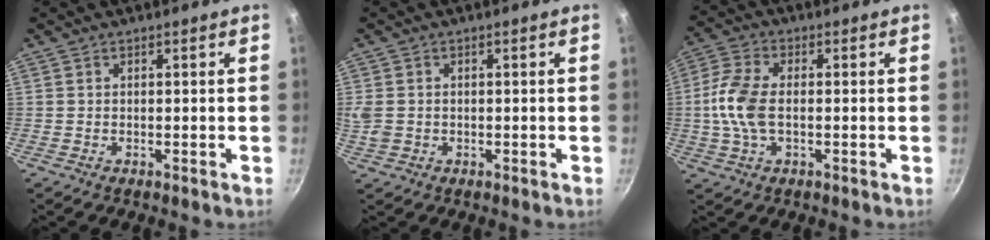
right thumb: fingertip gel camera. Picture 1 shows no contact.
{"total": 4.2, "force": [-0.1, 3.5, 2.3], "torque": [-0.047, -0.002, 0.001]}
{"total": 9.5, "force": [-0.6, 5.3, 7.9], "torque": [-0.165, 0.017, -0.022]}